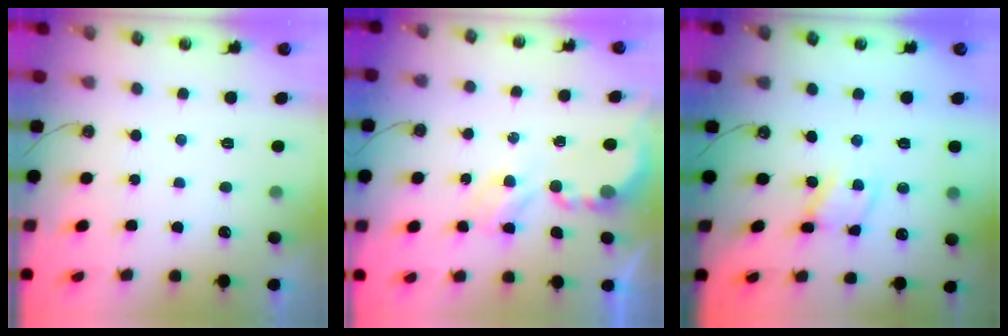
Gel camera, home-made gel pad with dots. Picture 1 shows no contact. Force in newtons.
{"total": 3.9, "press": 3.9, "slide": 0.1}
{"total": 7.2, "press": 7.2, "slide": 0.5}